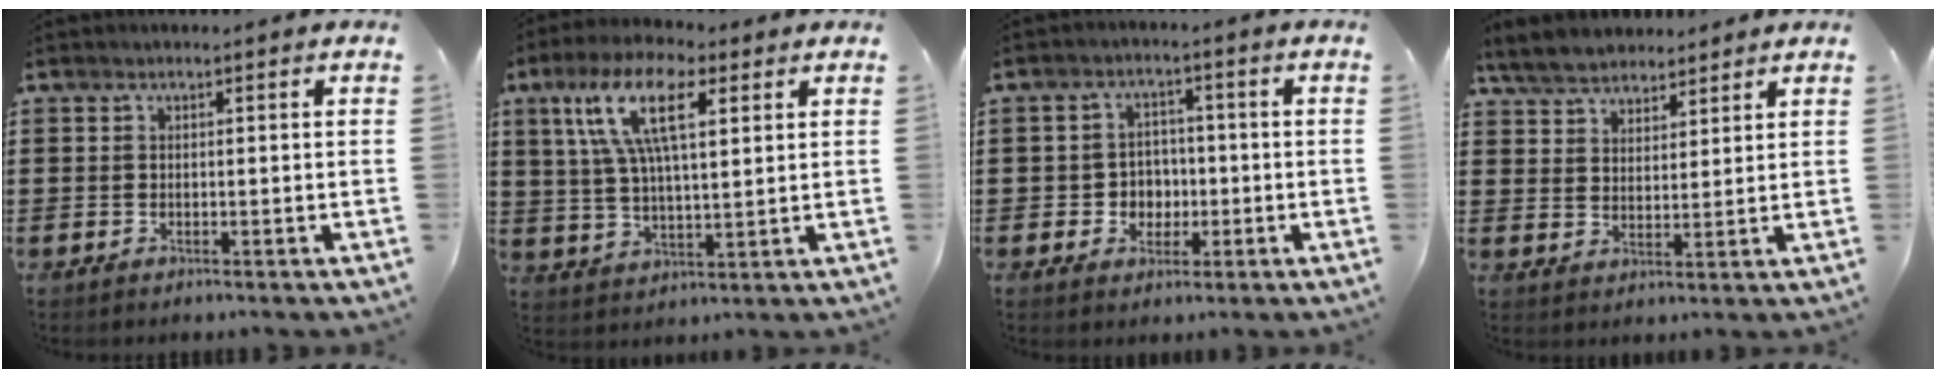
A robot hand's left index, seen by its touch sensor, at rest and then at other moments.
{"total": 12.1, "force": [5.5, 4.6, 9.8], "torque": [-0.206, 0.006, 0.096]}
{"total": 3.9, "force": [-0.7, 3.6, 1.1], "torque": [-0.027, 0.004, -0.019]}
{"total": 5.8, "force": [5.1, 2.3, 1.5], "torque": [-0.049, -0.005, 0.096]}